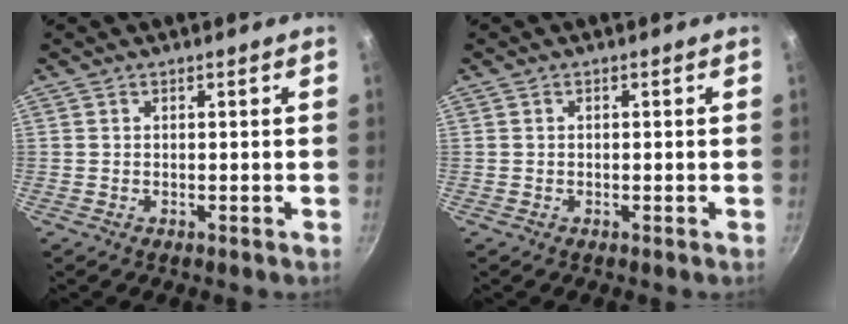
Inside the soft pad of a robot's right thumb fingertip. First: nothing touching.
{"total": 0.0}